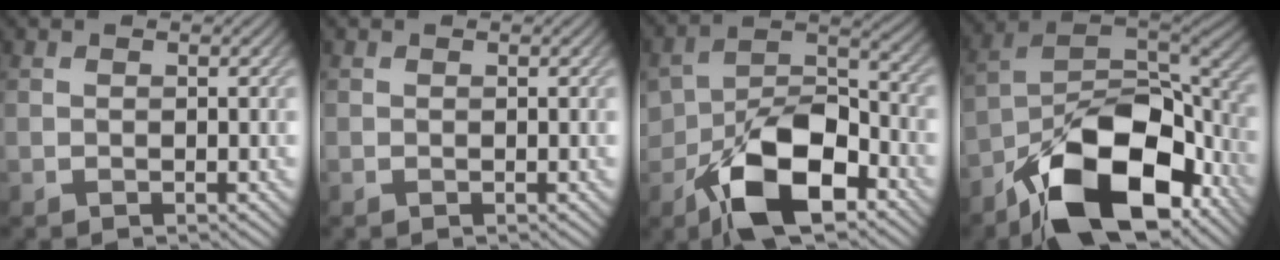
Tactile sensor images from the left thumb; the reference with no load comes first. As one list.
[{"total": 0.0}, {"total": 12.6, "force": [-6.1, 7.1, 8.3], "torque": [-0.158, -0.020, -0.105]}, {"total": 17.7, "force": [-10.1, 8.6, 11.6], "torque": [-0.185, -0.032, -0.185]}]